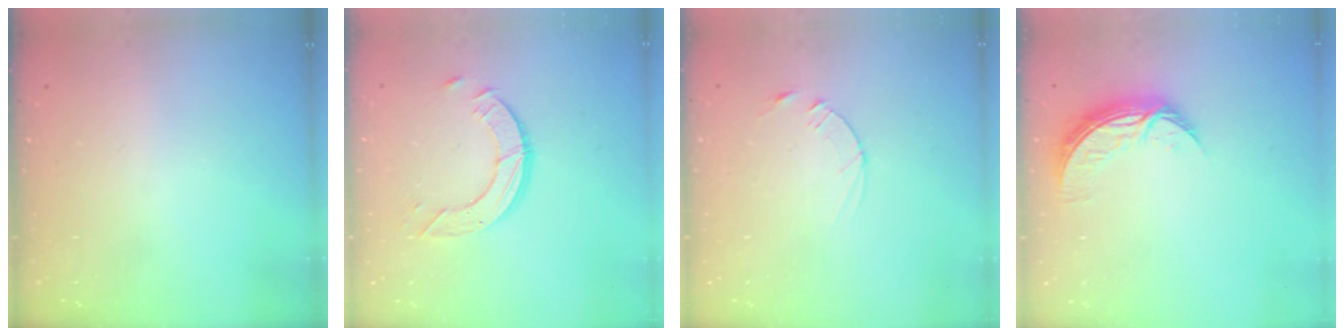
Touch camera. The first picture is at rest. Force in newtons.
{"total": 6.9, "press": 6.9, "slide": 0.6}
{"total": 2.5, "press": 2.5, "slide": 0.3}
{"total": 8.5, "press": 8.5, "slide": 0.3}